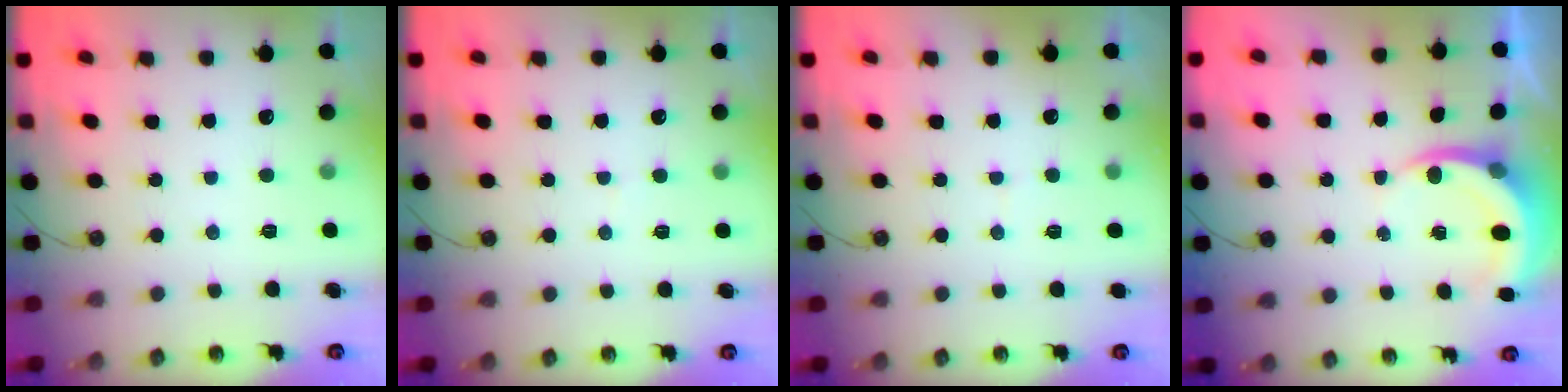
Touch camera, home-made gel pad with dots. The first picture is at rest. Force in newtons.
{"total": 2.5, "press": 2.5, "slide": 0.2}
{"total": 3.1, "press": 2.3, "slide": 2.0}
{"total": 4.5, "press": 4.5, "slide": 0.3}